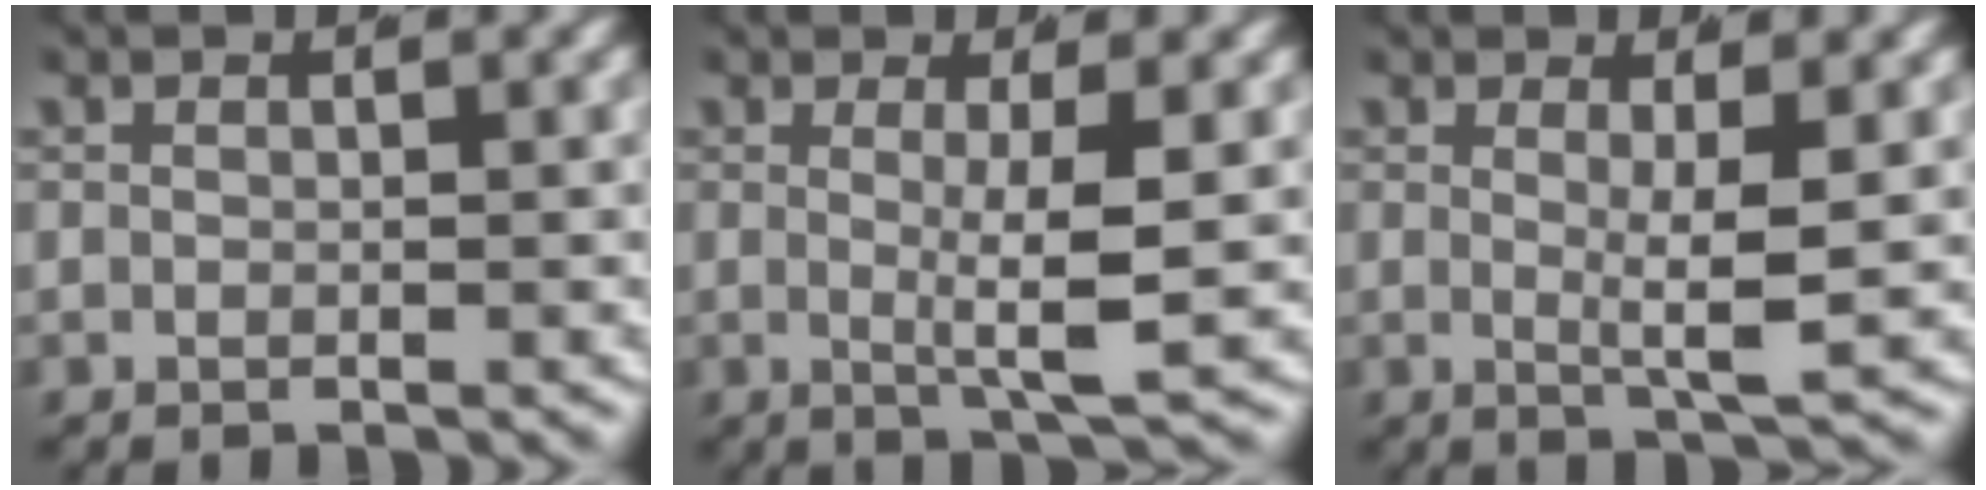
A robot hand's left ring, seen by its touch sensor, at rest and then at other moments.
{"total": 4.4, "force": [0.2, 0.2, 4.4], "torque": [-0.070, -0.012, 0.008]}
{"total": 3.2, "force": [0.6, -0.1, 3.1], "torque": [-0.054, -0.017, 0.014]}